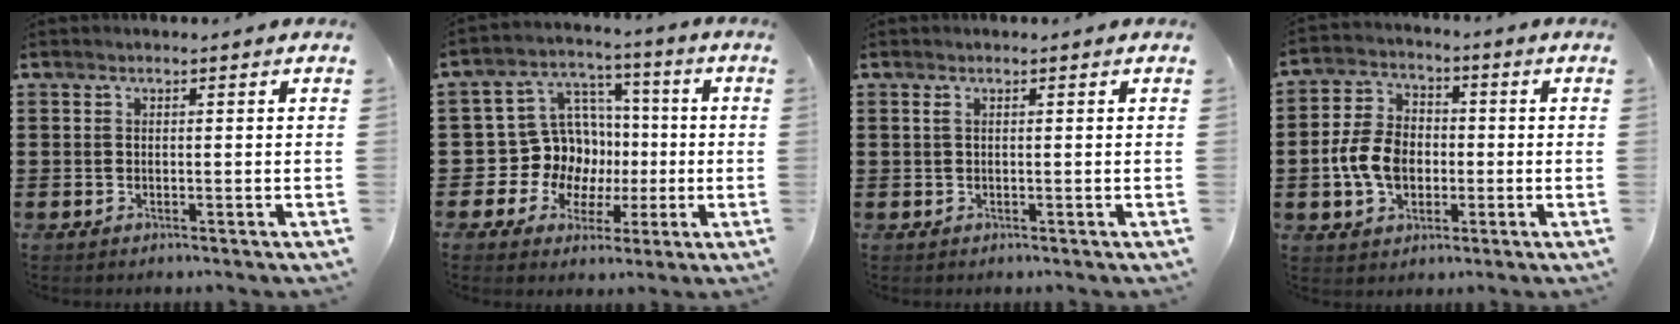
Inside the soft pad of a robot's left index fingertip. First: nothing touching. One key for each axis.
{"total": 10.8, "fx": -0.1, "fy": 10.4, "fz": 2.8, "tx": -0.105, "ty": -0.008, "tz": 0.008}
{"total": 0.7, "fx": 0.2, "fy": 0.0, "fz": 0.7, "tx": -0.014, "ty": -0.001, "tz": 0.003}
{"total": 8.1, "fx": -1.5, "fy": 6.0, "fz": 5.1, "tx": -0.133, "ty": 0.008, "tz": -0.033}